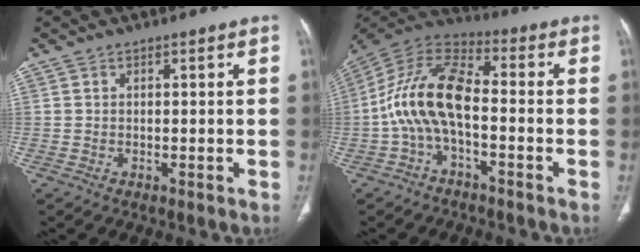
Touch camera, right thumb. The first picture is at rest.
{"total": 13.3, "force": [-2.5, 6.4, 11.4], "torque": [-0.231, 0.050, -0.059]}